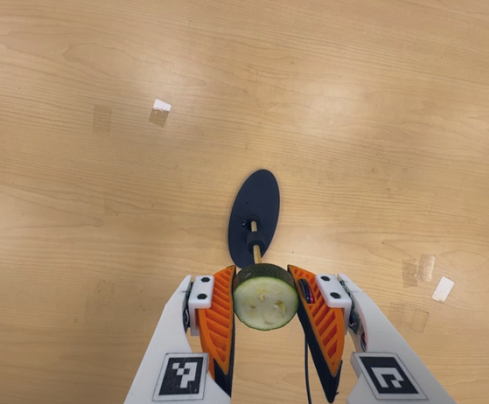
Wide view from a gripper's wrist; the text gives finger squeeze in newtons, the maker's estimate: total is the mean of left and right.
{"total": 10.3, "left": 9.7, "right": 10.8}